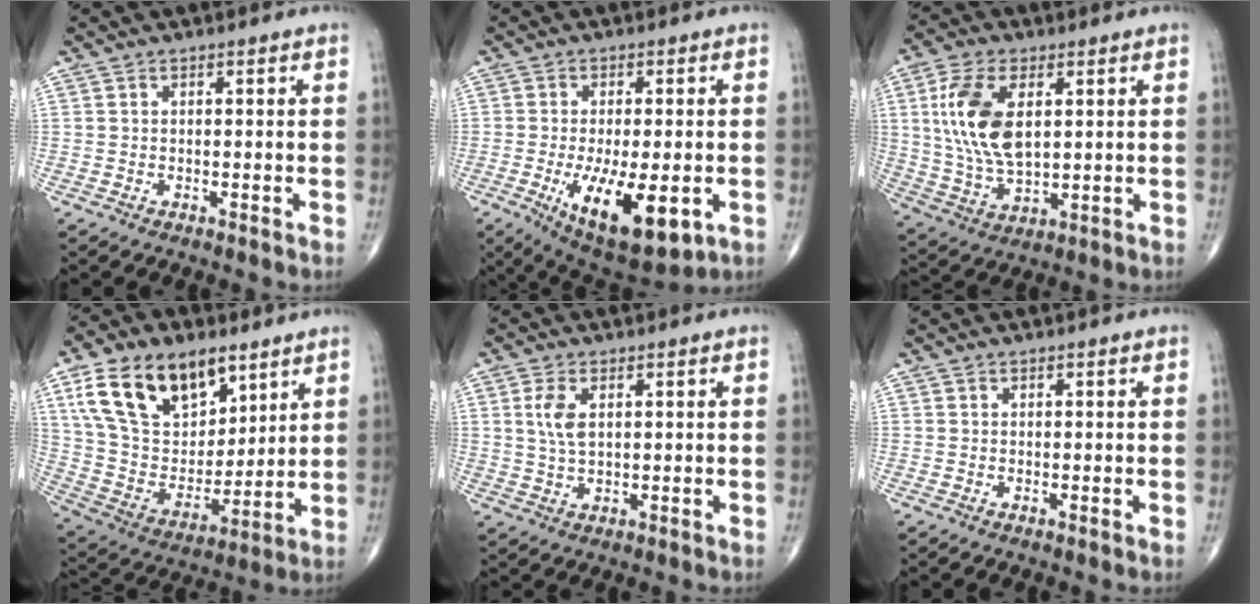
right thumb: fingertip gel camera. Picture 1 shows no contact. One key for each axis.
{"total": 15.2, "fx": -4.5, "fy": 6.2, "fz": 13.1, "tx": -0.212, "ty": -0.019, "tz": -0.053}
{"total": 14.4, "fx": 3.3, "fy": 7.8, "fz": 11.7, "tx": -0.234, "ty": -0.010, "tz": 0.068}
{"total": 22.4, "fx": 11.6, "fy": 13.5, "fz": 13.7, "tx": -0.216, "ty": -0.032, "tz": 0.214}
{"total": 4.9, "fx": 1.3, "fy": 2.6, "fz": 4.0, "tx": -0.088, "ty": -0.004, "tz": 0.026}
{"total": 0.0}